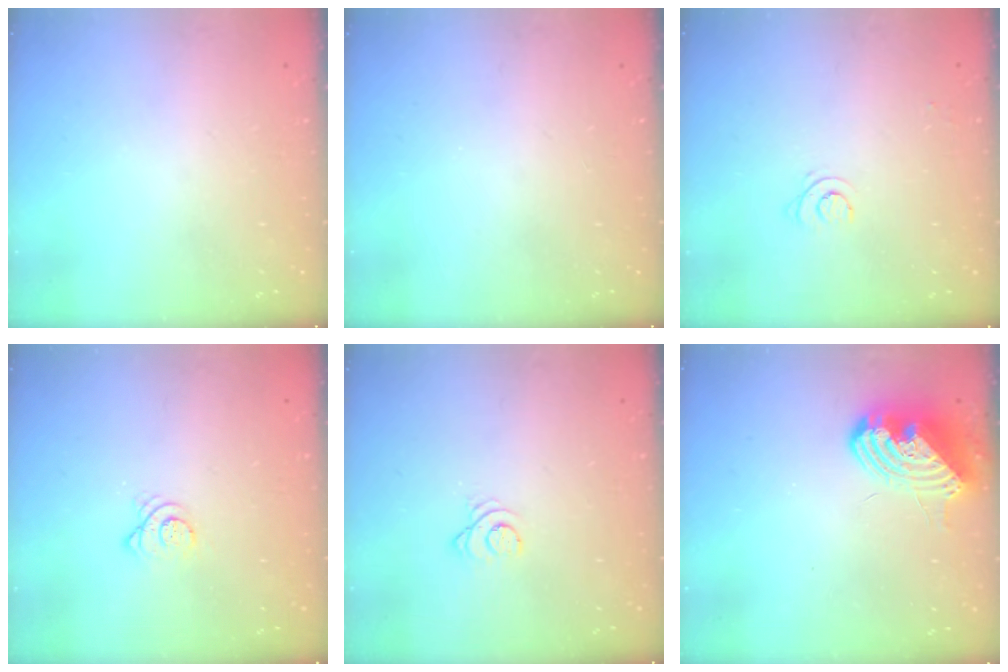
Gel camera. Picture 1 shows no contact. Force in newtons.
{"total": 0.0}
{"total": 3.6, "press": 3.6, "slide": 0.6}
{"total": 3.2, "press": 3.2, "slide": 0.2}
{"total": 2.8, "press": 2.8, "slide": 0.3}
{"total": 11.7, "press": 11.6, "slide": 1.5}